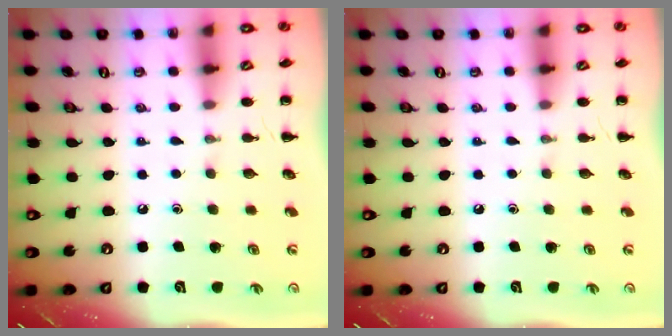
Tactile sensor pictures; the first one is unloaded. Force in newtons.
{"total": 0.0}